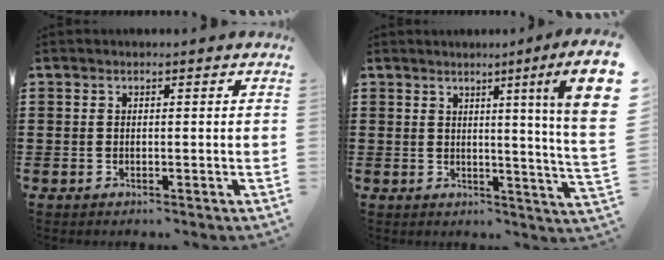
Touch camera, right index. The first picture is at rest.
{"total": 5.8, "force": [1.8, -1.1, 5.4], "torque": [-0.097, -0.023, 0.019]}